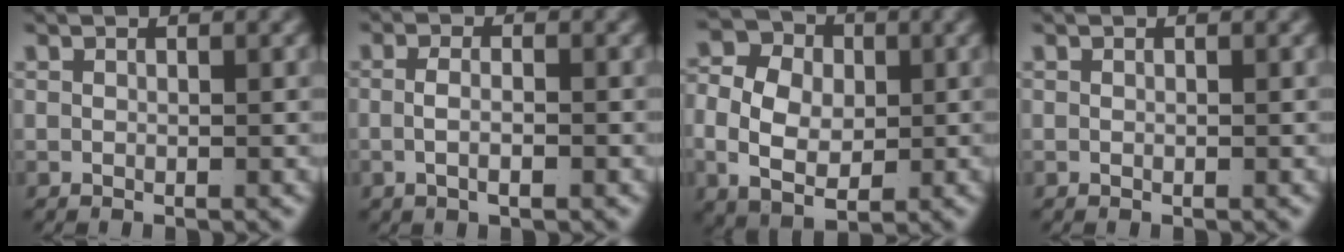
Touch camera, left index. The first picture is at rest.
{"total": 2.0, "force": [-1.0, 0.3, 1.7], "torque": [-0.040, -0.010, -0.012]}
{"total": 9.3, "force": [0.0, 7.2, 5.9], "torque": [-0.115, -0.021, 0.003]}
{"total": 0.0}